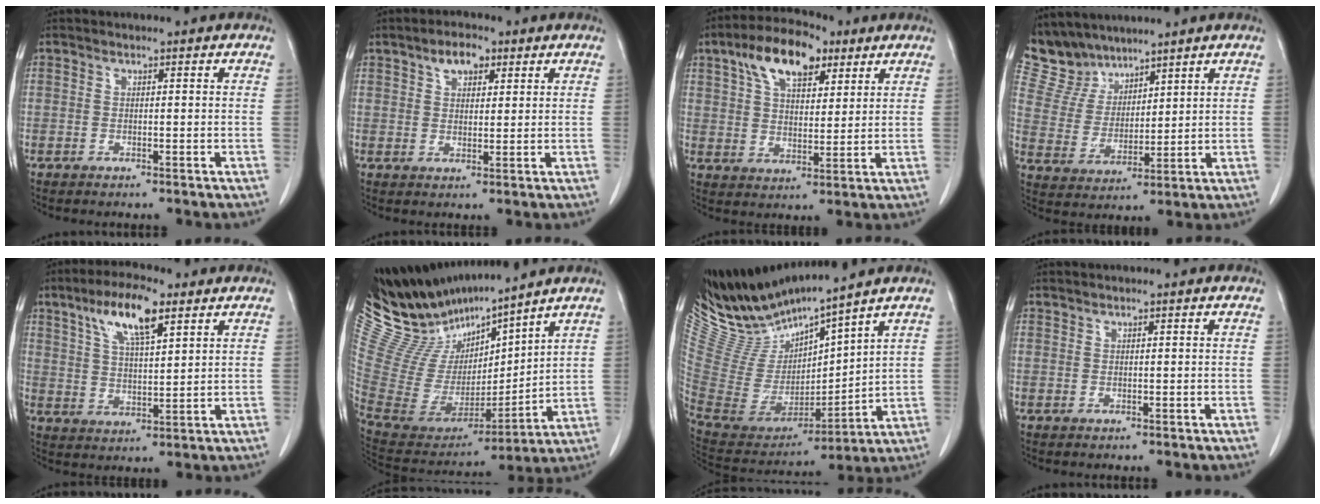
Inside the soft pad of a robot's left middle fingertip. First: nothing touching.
{"total": 4.2, "force": [2.3, 2.2, 2.7], "torque": [-0.046, 0.012, 0.040]}
{"total": 11.3, "force": [6.2, 5.2, 7.9], "torque": [-0.142, 0.027, 0.109]}
{"total": 7.7, "force": [7.0, 3.2, 0.1], "torque": [-0.015, 0.010, 0.156]}
{"total": 9.8, "force": [5.5, 2.4, 7.7], "torque": [-0.146, 0.011, 0.101]}
{"total": 17.0, "force": [15.2, 3.4, 6.7], "torque": [-0.138, -0.010, 0.305]}
{"total": 13.3, "force": [12.5, 0.3, 4.6], "torque": [-0.108, -0.022, 0.261]}
{"total": 0.5, "force": [0.5, 0.0, 0.0], "torque": [-0.003, 0.002, 0.014]}